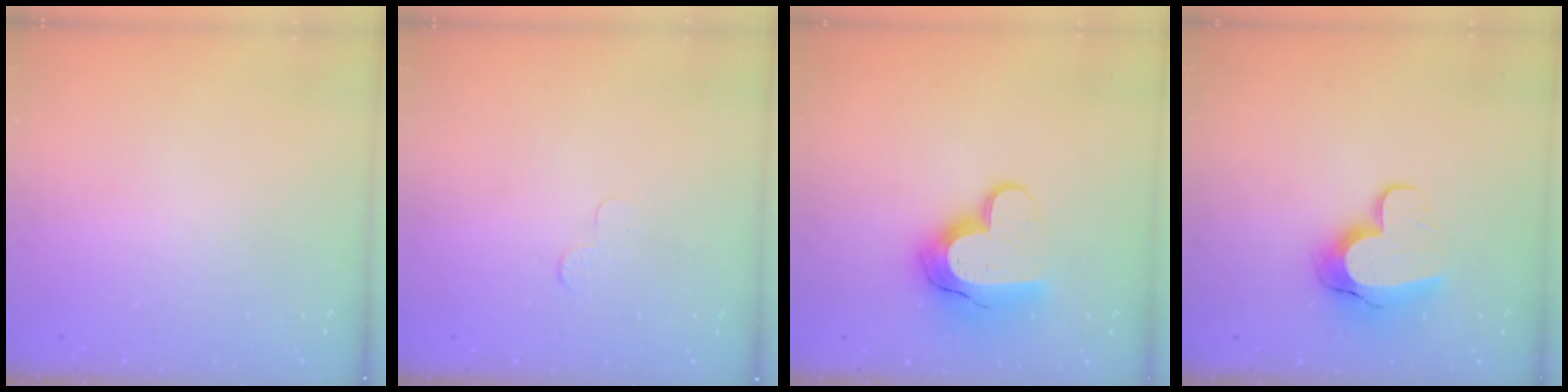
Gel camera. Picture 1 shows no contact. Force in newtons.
{"total": 2.5, "press": 2.5, "slide": 0.2}
{"total": 15.4, "press": 15.3, "slide": 1.1}
{"total": 11.8, "press": 11.7, "slide": 1.0}